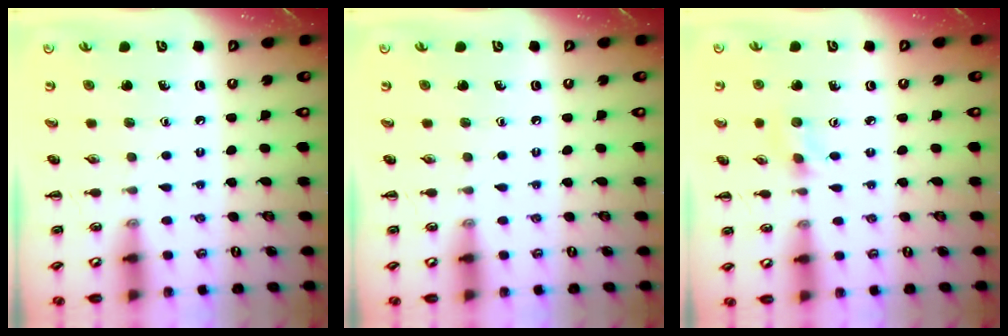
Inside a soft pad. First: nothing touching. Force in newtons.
{"total": 0.0}
{"total": 1.4, "press": 1.3, "slide": 0.4}